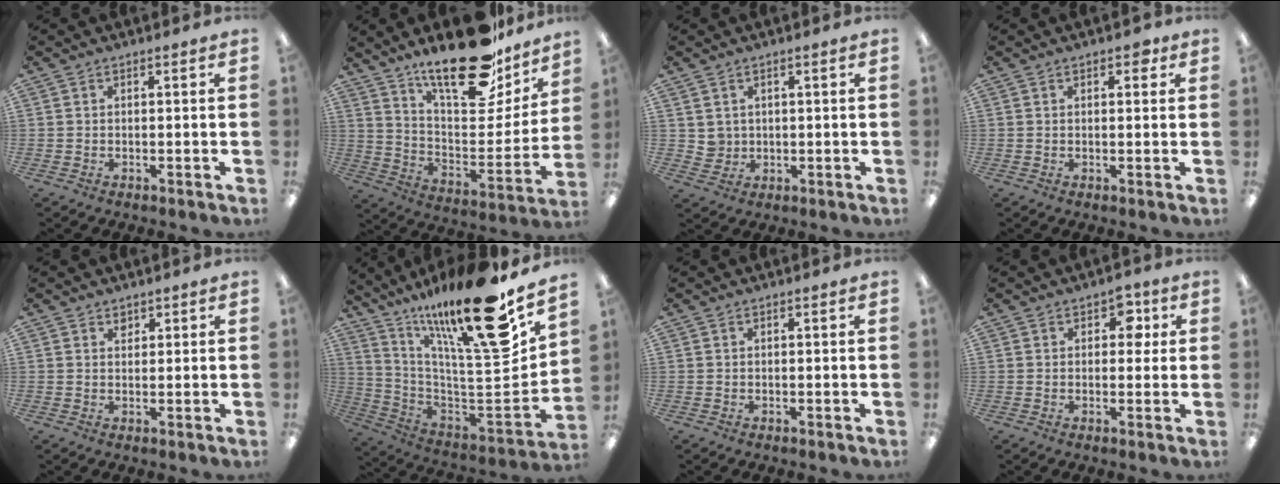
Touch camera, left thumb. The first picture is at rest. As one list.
[{"total": 23.8, "force": [18.5, 8.4, 12.4], "torque": [-0.178, -0.130, 0.313]}, {"total": 3.1, "force": [1.5, 2.7, 0.2], "torque": [-0.006, -0.003, 0.026]}, {"total": 2.5, "force": [1.2, 1.3, 1.8], "torque": [-0.014, -0.005, 0.014]}, {"total": 1.6, "force": [1.3, 0.9, 0.2], "torque": [0.011, -0.007, 0.021]}, {"total": 25.7, "force": [17.6, 4.6, 18.2], "torque": [-0.273, -0.131, 0.279]}, {"total": 0.0}, {"total": 4.5, "force": [1.7, 3.0, 2.9], "torque": [-0.028, -0.002, 0.023]}]